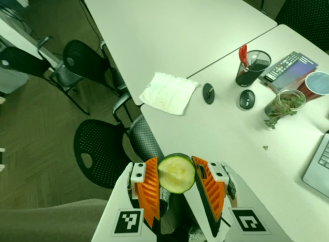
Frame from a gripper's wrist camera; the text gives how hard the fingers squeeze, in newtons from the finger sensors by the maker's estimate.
{"total": 8.3, "left": 8.0, "right": 8.6}